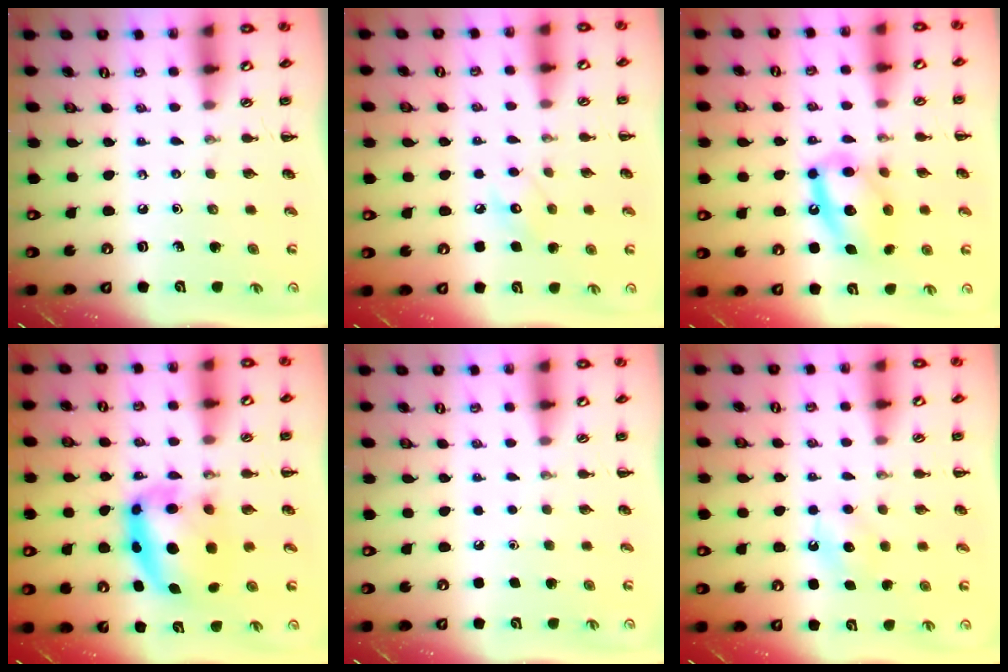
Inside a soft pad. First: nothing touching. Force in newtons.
{"total": 7.1, "press": 6.9, "slide": 1.5}
{"total": 13.8, "press": 13.5, "slide": 2.6}
{"total": 8.8, "press": 8.5, "slide": 2.0}
{"total": 1.7, "press": 1.7, "slide": 0.1}
{"total": 6.7, "press": 6.5, "slide": 1.6}